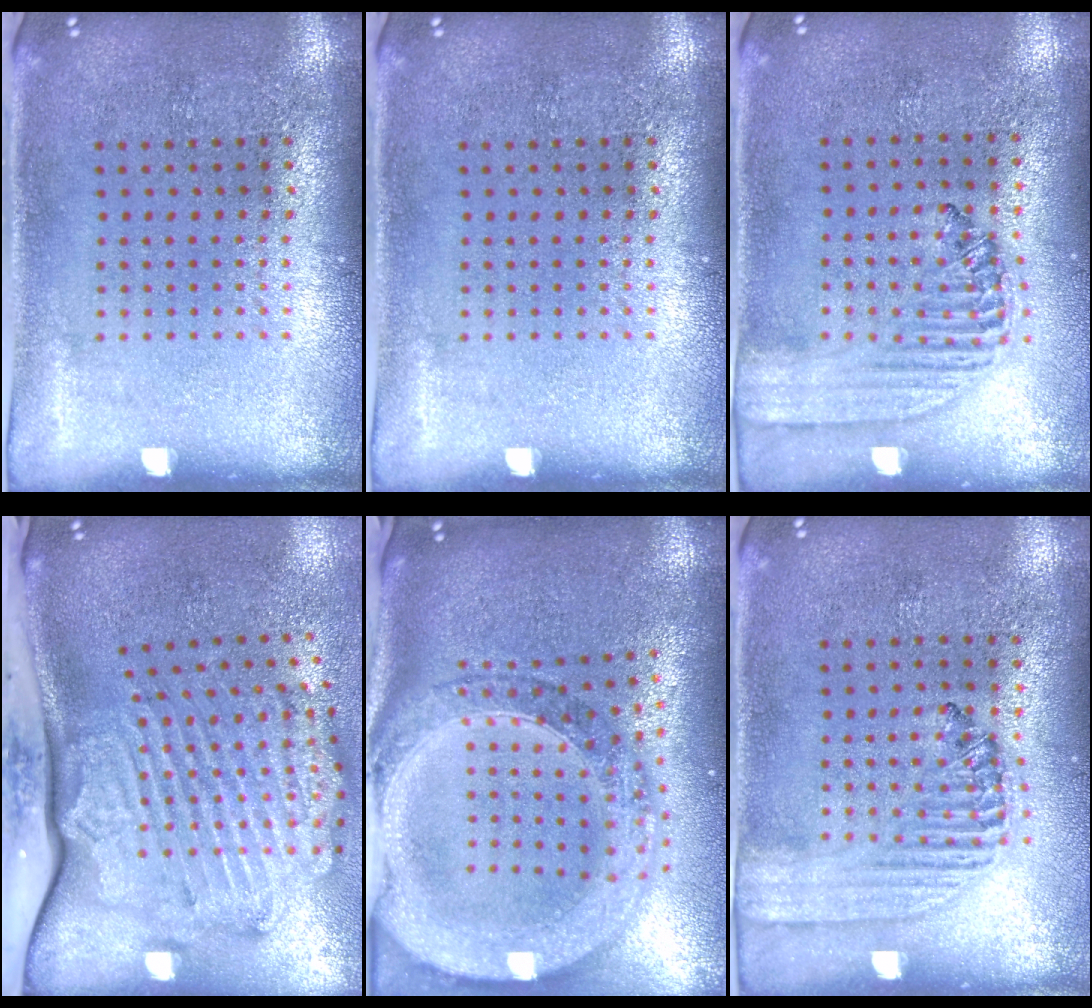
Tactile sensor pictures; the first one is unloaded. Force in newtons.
{"total": 0.0}
{"total": 1.4, "press": 1.4, "slide": 0.5}
{"total": 3.4, "press": 2.4, "slide": 2.4}
{"total": 2.9, "press": 2.4, "slide": 1.5}
{"total": 1.4, "press": 1.2, "slide": 0.6}